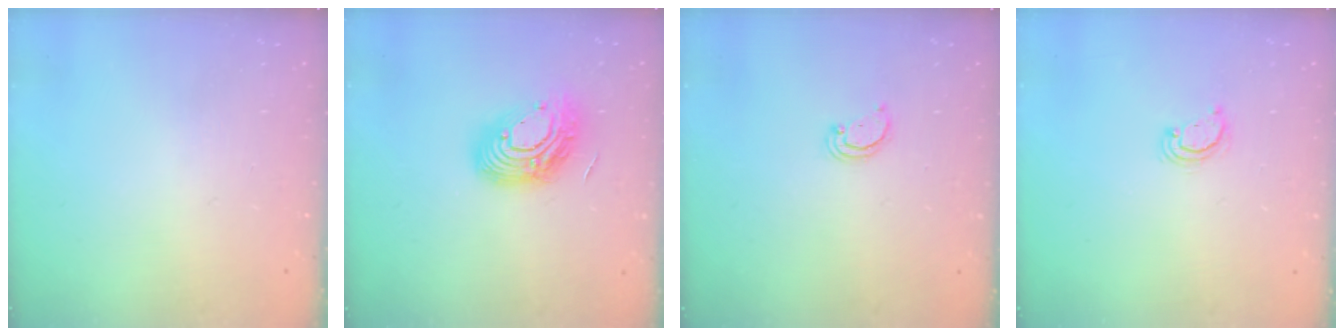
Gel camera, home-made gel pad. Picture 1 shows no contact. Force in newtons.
{"total": 14.8, "press": 14.7, "slide": 1.0}
{"total": 2.2, "press": 2.2, "slide": 0.1}
{"total": 2.6, "press": 2.6, "slide": 0.3}